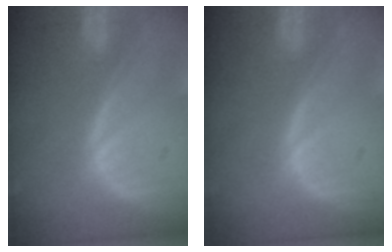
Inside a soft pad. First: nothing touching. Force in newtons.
{"total": 0.0}